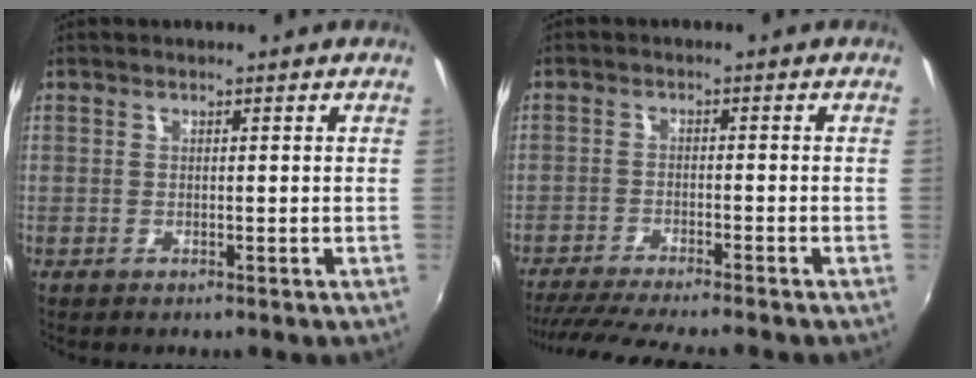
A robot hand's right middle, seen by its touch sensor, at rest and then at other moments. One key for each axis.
{"total": 10.9, "fx": -9.6, "fy": -0.1, "fz": 5.0, "tx": -0.115, "ty": -0.022, "tz": -0.158}